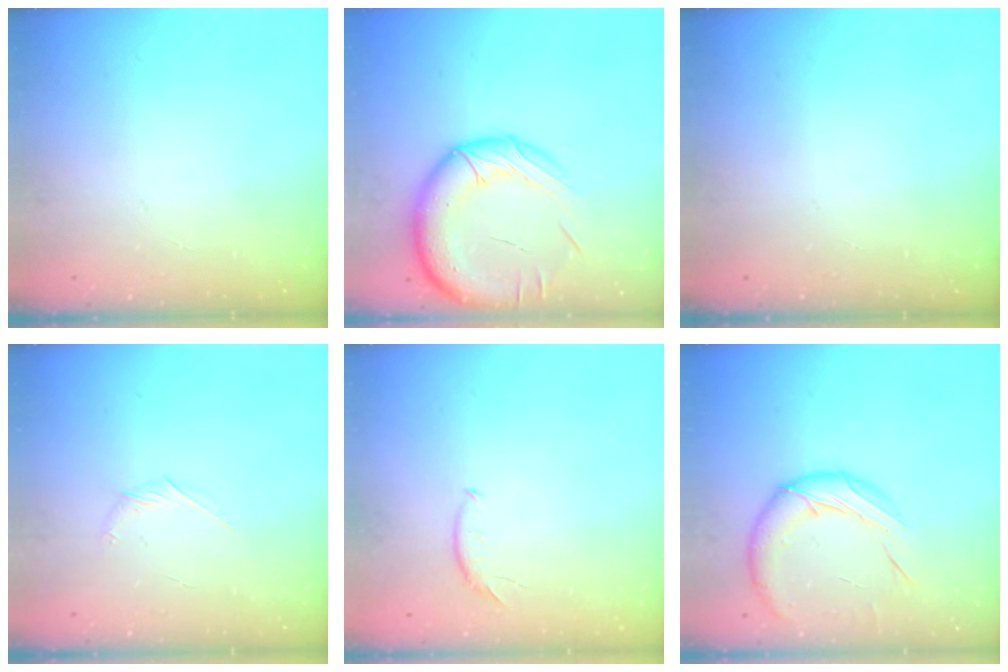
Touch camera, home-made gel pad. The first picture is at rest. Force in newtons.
{"total": 20.3, "press": 19.9, "slide": 4.2}
{"total": 0.0}
{"total": 4.3, "press": 4.1, "slide": 1.1}
{"total": 5.5, "press": 5.5, "slide": 0.5}
{"total": 13.1, "press": 13.0, "slide": 1.8}